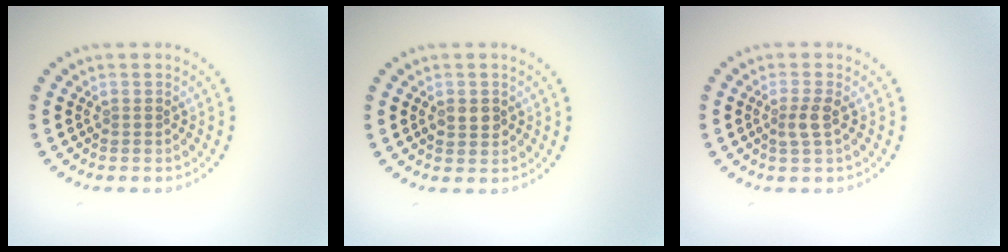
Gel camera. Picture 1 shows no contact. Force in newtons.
{"total": 1.7, "press": 1.7, "slide": 0.3}
{"total": 1.6, "press": 1.3, "slide": 0.9}